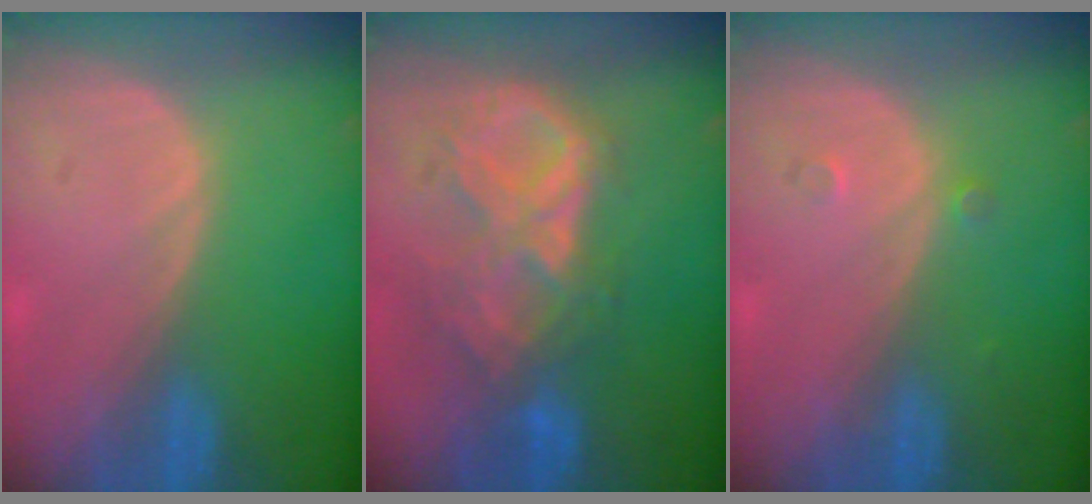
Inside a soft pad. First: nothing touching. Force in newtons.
{"total": 9.3, "press": 8.0, "slide": 4.9}
{"total": 1.2, "press": 1.0, "slide": 0.7}